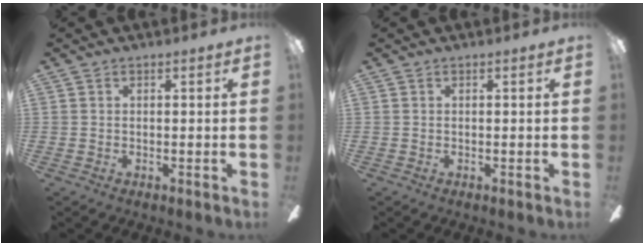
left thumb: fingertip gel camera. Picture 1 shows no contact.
{"total": 0.0}